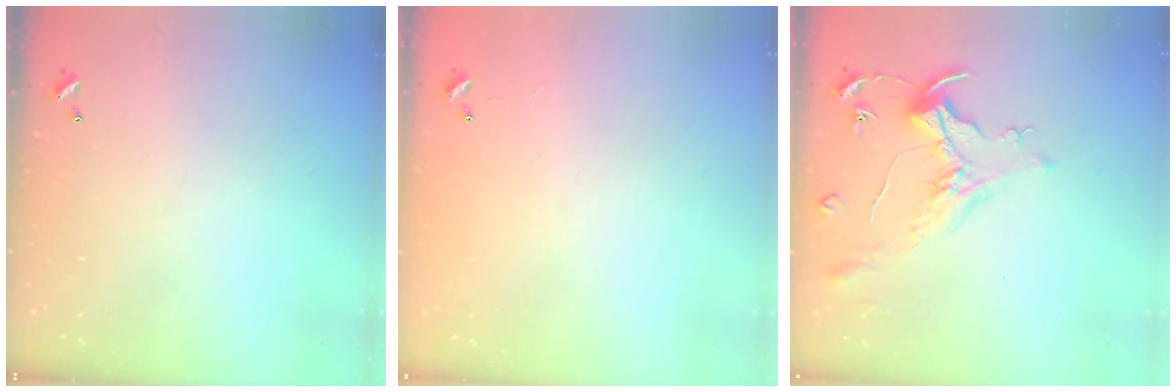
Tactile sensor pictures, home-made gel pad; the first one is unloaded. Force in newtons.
{"total": 8.7, "press": 8.7, "slide": 0.6}
{"total": 1.6, "press": 1.4, "slide": 0.7}